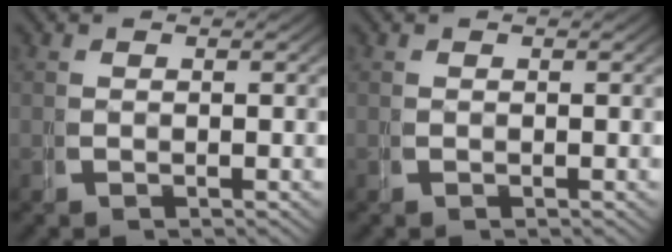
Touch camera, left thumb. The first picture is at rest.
{"total": 0.0}